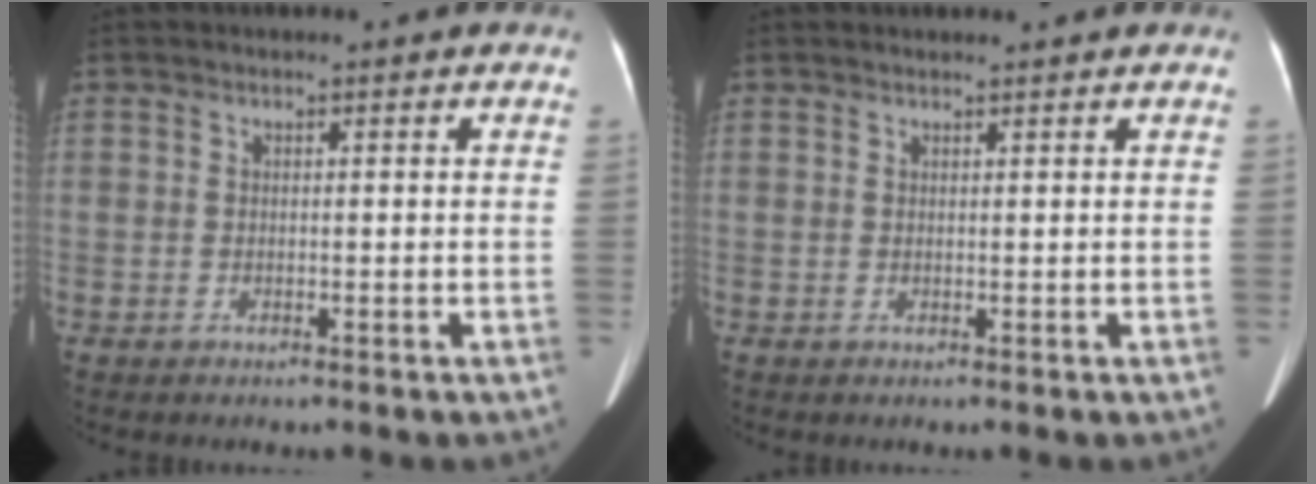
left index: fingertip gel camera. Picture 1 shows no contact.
{"total": 1.1, "force": [1.1, 0.0, 0.2], "torque": [-0.008, 0.010, 0.019]}